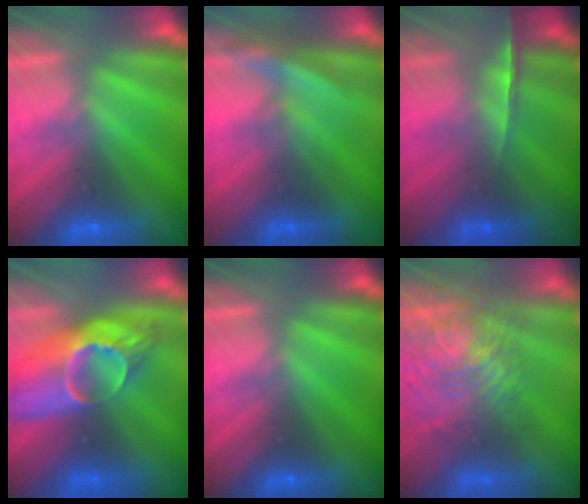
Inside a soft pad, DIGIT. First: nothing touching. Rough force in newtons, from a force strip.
{"total": 2.9}
{"total": 1.8}
{"total": 5.8}
{"total": 0.0}
{"total": 7.7}